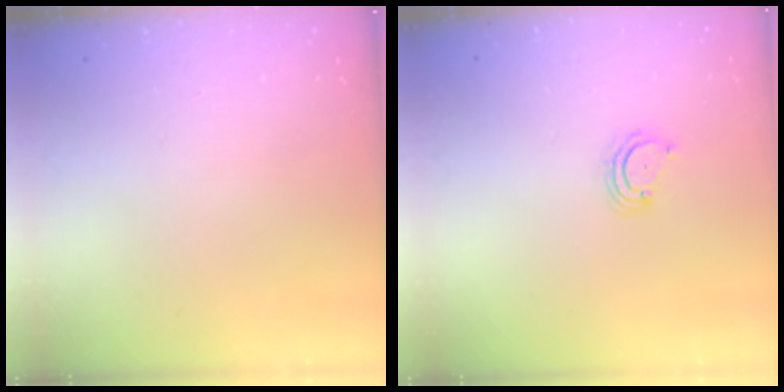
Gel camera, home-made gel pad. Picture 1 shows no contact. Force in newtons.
{"total": 2.3, "press": 2.3, "slide": 0.2}